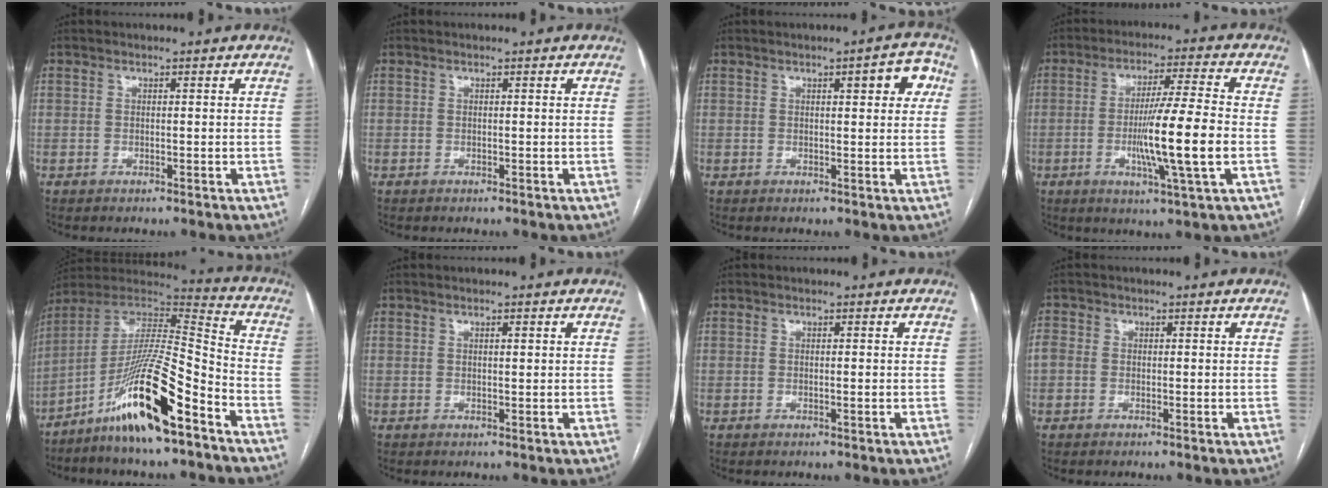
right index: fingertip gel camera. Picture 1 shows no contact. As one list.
[{"total": 0.0}, {"total": 4.8, "force": [1.7, 1.3, 4.3], "torque": [-0.047, 0.012, 0.016]}, {"total": 12.2, "force": [-2.3, -0.7, 12.0], "torque": [-0.212, -0.013, -0.046]}, {"total": 17.6, "force": [-10.4, 1.4, 14.1], "torque": [-0.279, -0.008, -0.189]}, {"total": 0.8, "force": [0.4, 0.2, 0.7], "torque": [-0.013, 0.000, 0.005]}, {"total": 0.6, "force": [-0.1, 0.0, 0.6], "torque": [-0.010, -0.001, -0.001]}, {"total": 2.5, "force": [-0.1, 2.2, 1.3], "torque": [-0.030, 0.014, -0.002]}]